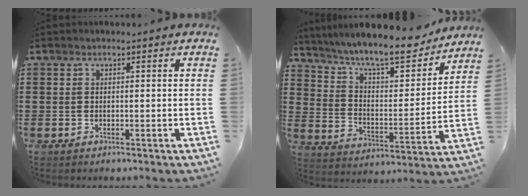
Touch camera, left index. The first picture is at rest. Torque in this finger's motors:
{"motor_torque": [1.51, -0.63, 0.78, 0.21]}